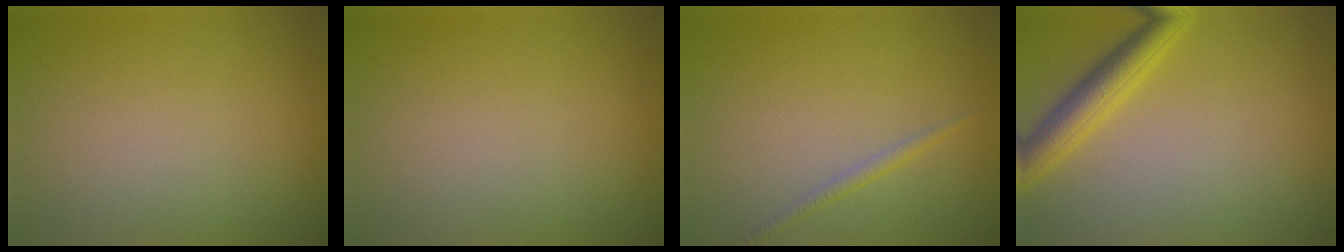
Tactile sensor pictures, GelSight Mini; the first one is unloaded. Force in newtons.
{"total": 0.0}
{"total": 0.9, "press": 0.9, "slide": 0.1}
{"total": 3.6, "press": 3.6, "slide": 0.1}